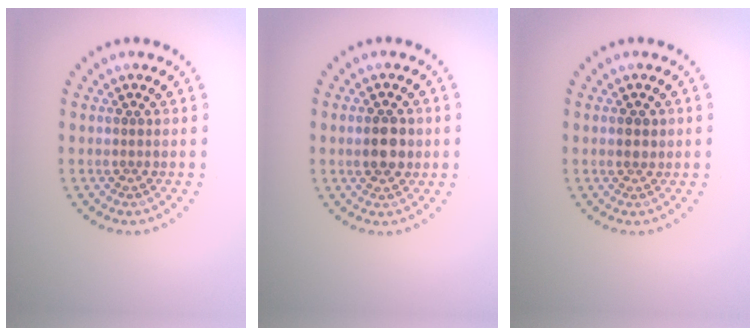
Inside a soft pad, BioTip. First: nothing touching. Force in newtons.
{"total": 3.0, "press": 3.0, "slide": 0.1}
{"total": 1.2, "press": 1.2, "slide": 0.3}